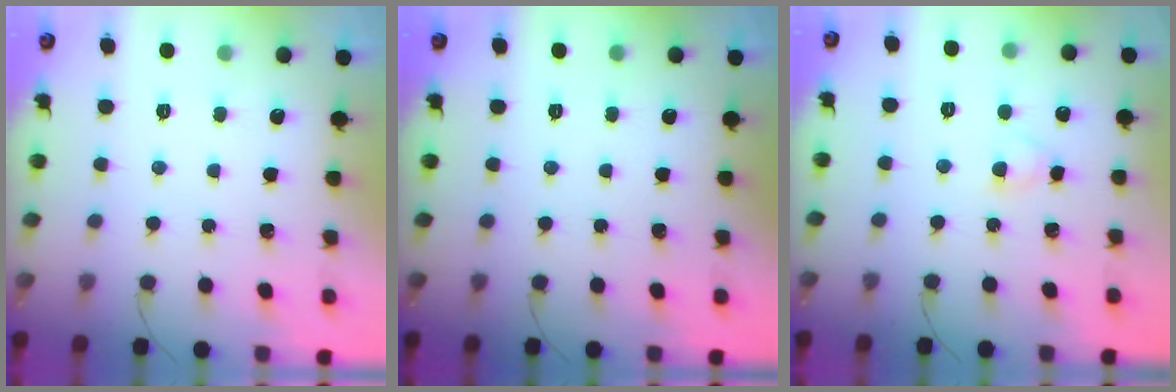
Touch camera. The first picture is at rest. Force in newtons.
{"total": 0.0}
{"total": 2.4, "press": 2.2, "slide": 1.0}